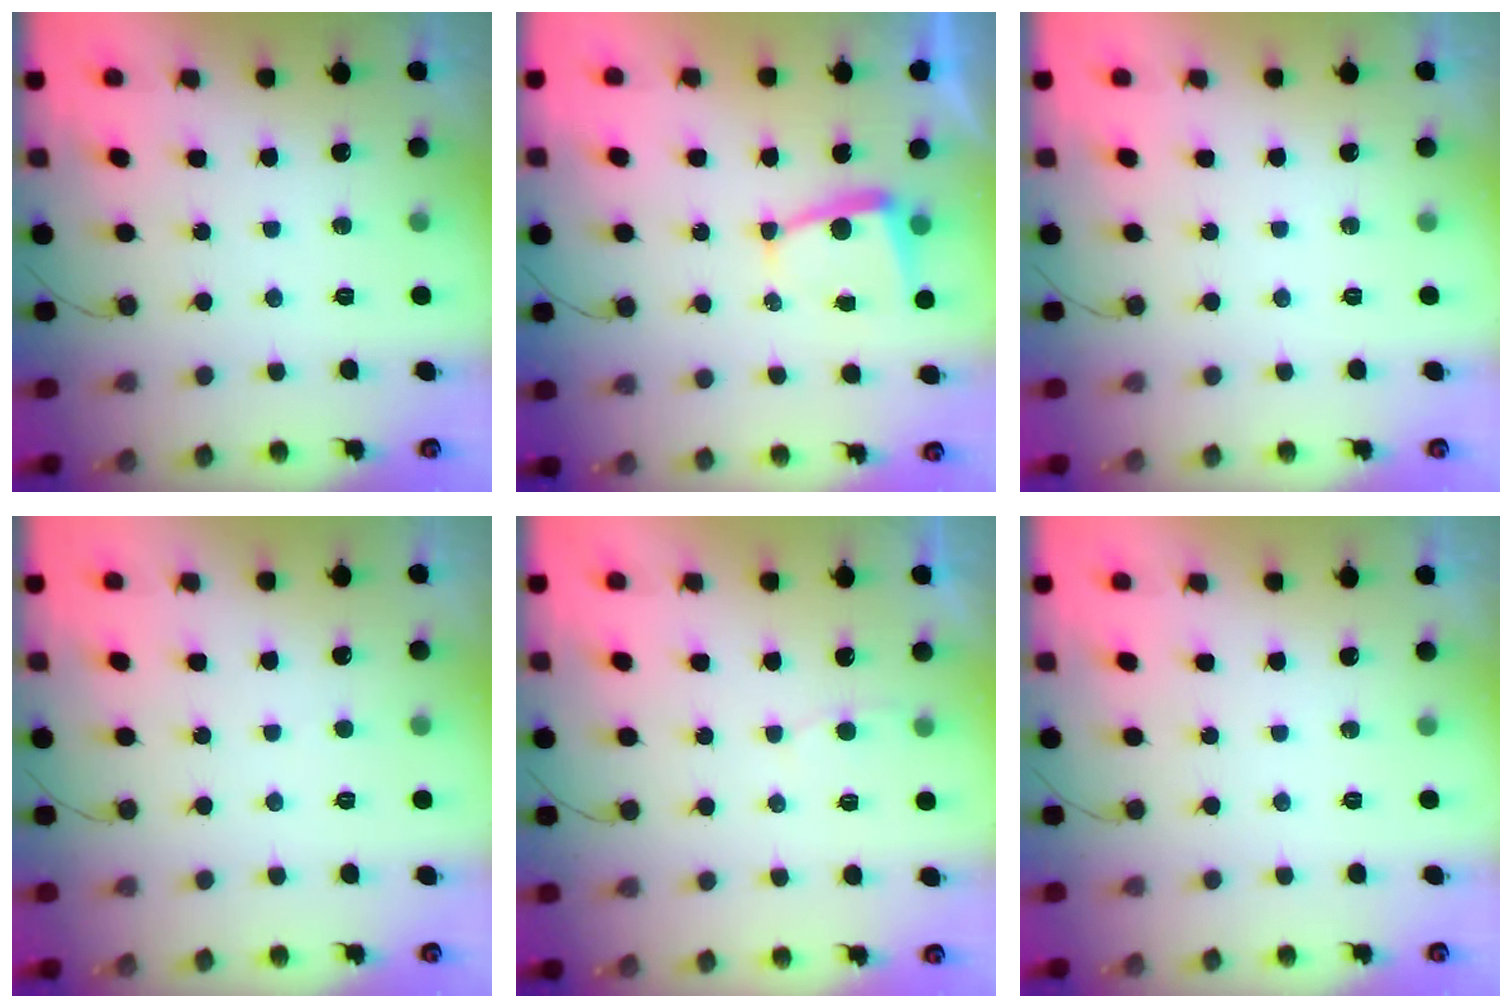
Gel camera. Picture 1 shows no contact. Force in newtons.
{"total": 4.8, "press": 4.8, "slide": 0.6}
{"total": 0.0}
{"total": 2.3, "press": 2.3, "slide": 0.2}
{"total": 2.5, "press": 2.5, "slide": 0.3}
{"total": 0.0}